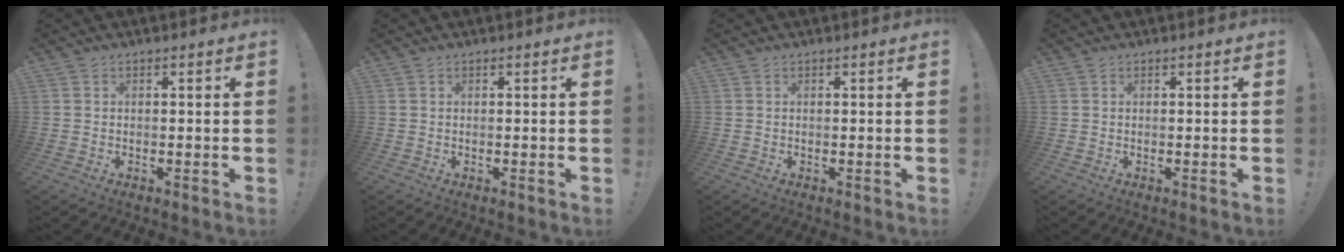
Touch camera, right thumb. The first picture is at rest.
{"total": 0.0}
{"total": 0.0}
{"total": 0.0}